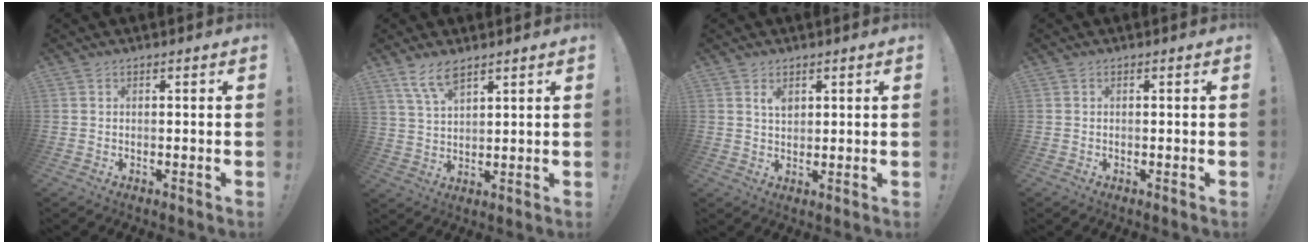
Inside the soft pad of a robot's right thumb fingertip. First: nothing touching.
{"total": 7.2, "force": [5.3, 2.4, 4.2], "torque": [-0.077, -0.023, 0.098]}
{"total": 3.2, "force": [1.7, 1.9, 2.0], "torque": [-0.034, -0.005, 0.030]}
{"total": 0.0}